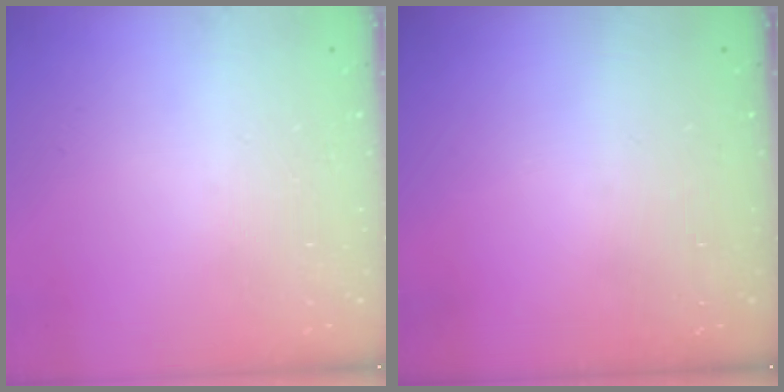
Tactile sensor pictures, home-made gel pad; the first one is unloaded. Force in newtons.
{"total": 0.0}